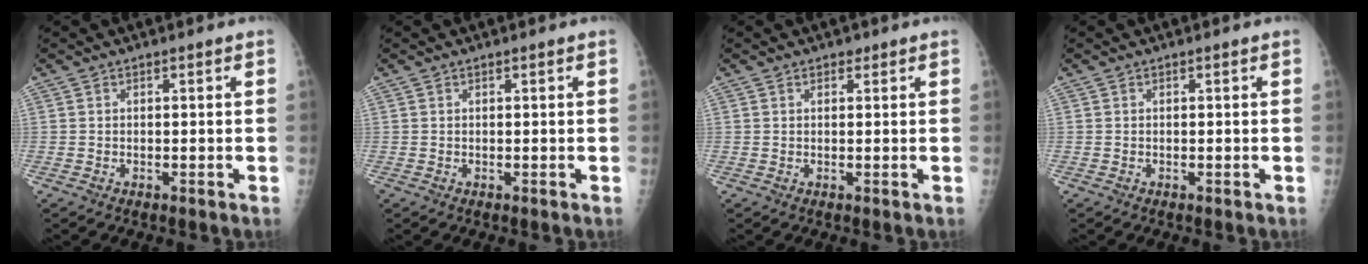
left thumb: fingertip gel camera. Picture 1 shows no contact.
{"total": 0.0}
{"total": 1.0, "force": [0.6, 0.7, 0.3], "torque": [0.005, -0.003, 0.007]}
{"total": 0.0}